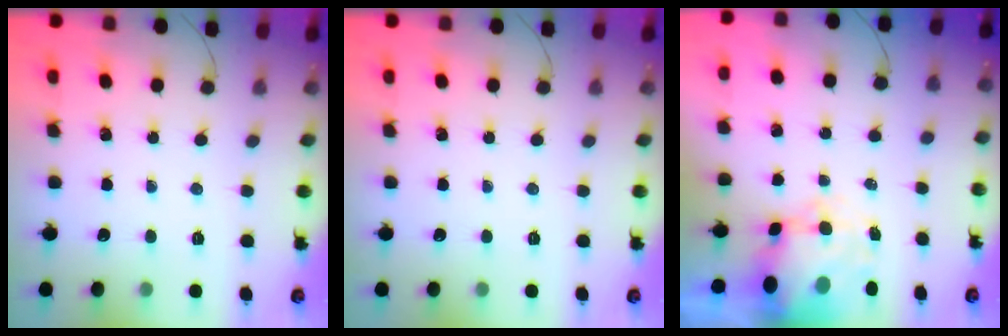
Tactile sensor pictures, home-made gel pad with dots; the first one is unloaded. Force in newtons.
{"total": 0.0}
{"total": 8.8, "press": 8.5, "slide": 2.0}